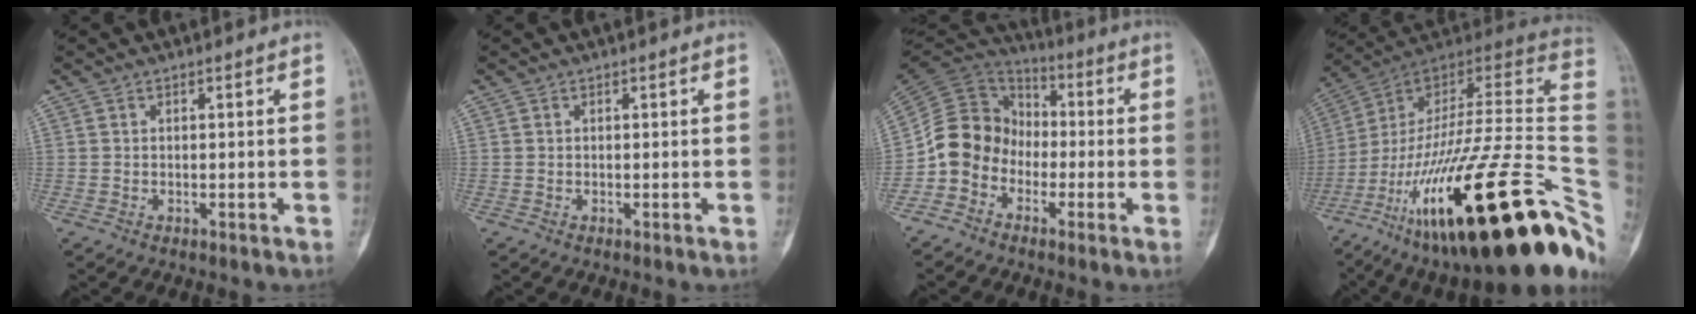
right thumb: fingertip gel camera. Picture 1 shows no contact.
{"total": 0.0}
{"total": 12.0, "force": [-3.7, 10.3, 4.9], "torque": [-0.068, 0.064, -0.082]}
{"total": 38.2, "force": [-14.0, 10.7, 33.9], "torque": [-0.458, 0.080, -0.231]}